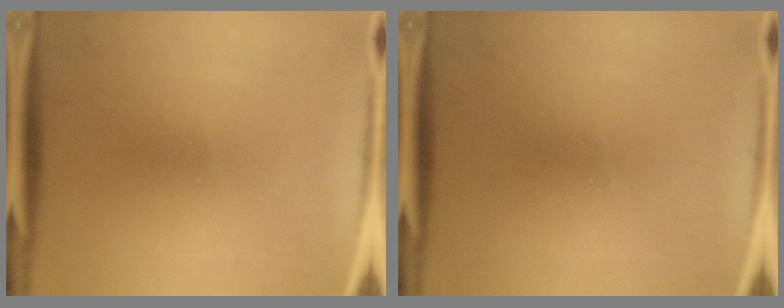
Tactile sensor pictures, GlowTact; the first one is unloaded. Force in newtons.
{"total": 0.0}